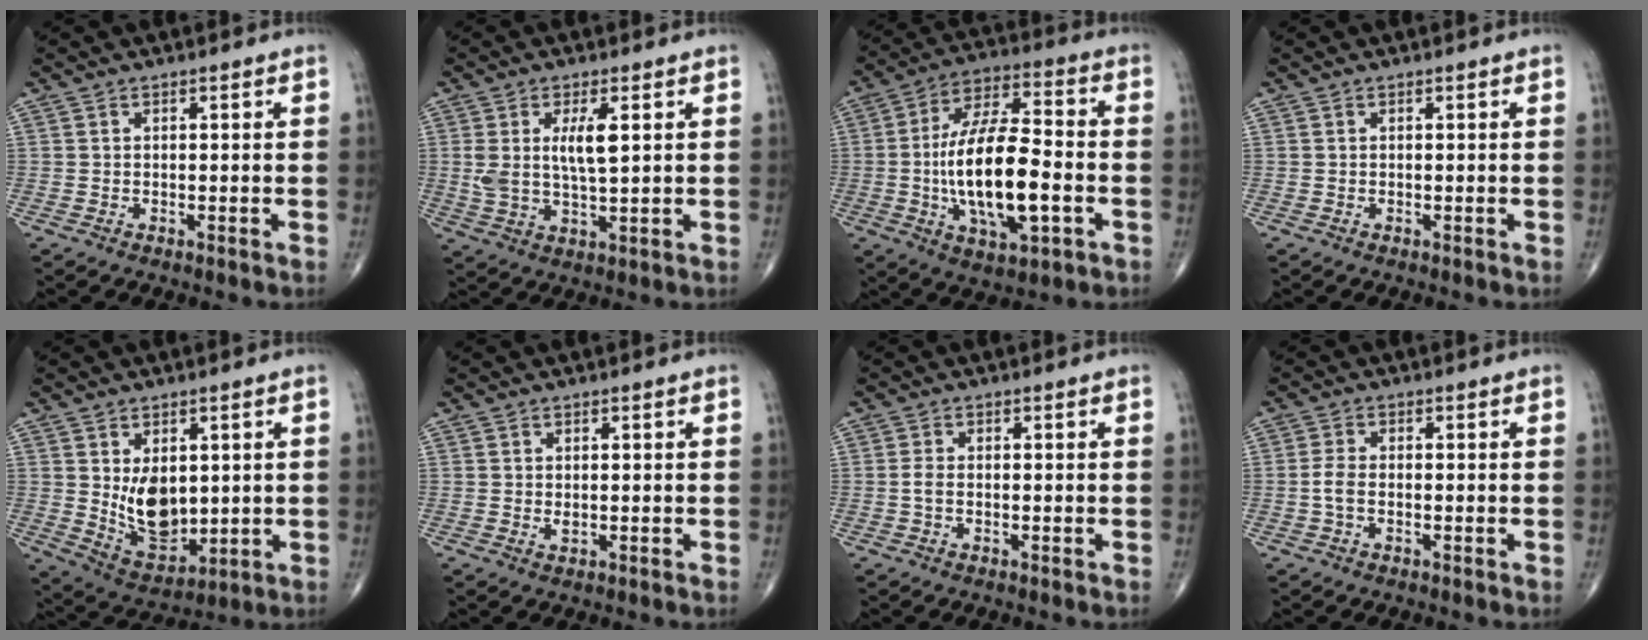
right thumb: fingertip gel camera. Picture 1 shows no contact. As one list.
[{"total": 7.3, "force": [1.9, 2.4, 6.6], "torque": [-0.129, -0.010, 0.042]}, {"total": 19.3, "force": [-3.4, 7.9, 17.2], "torque": [-0.304, 0.026, -0.055]}, {"total": 0.0}, {"total": 10.4, "force": [1.3, 6.6, 7.9], "torque": [-0.102, -0.024, 0.045]}, {"total": 0.9, "force": [0.1, 0.6, 0.7], "torque": [-0.012, -0.003, 0.002]}, {"total": 1.4, "force": [-0.3, 0.8, 1.1], "torque": [-0.026, 0.001, -0.008]}, {"total": 2.5, "force": [-0.6, 1.3, 2.1], "torque": [-0.048, 0.007, -0.016]}]